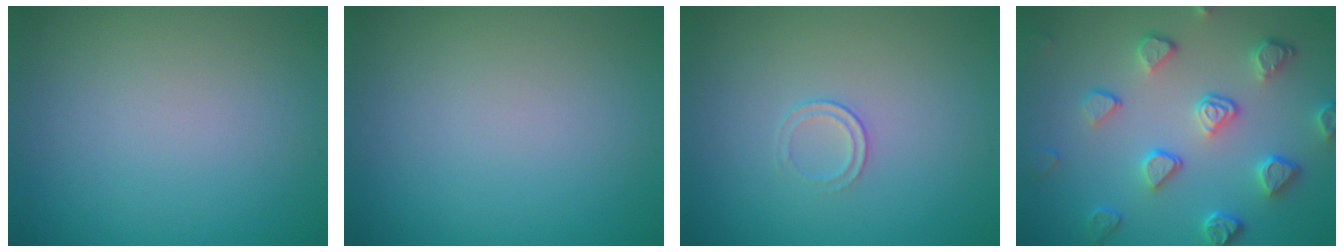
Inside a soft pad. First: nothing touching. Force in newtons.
{"total": 0.0}
{"total": 1.0, "press": 0.5, "slide": 0.9}
{"total": 4.6, "press": 3.9, "slide": 2.4}